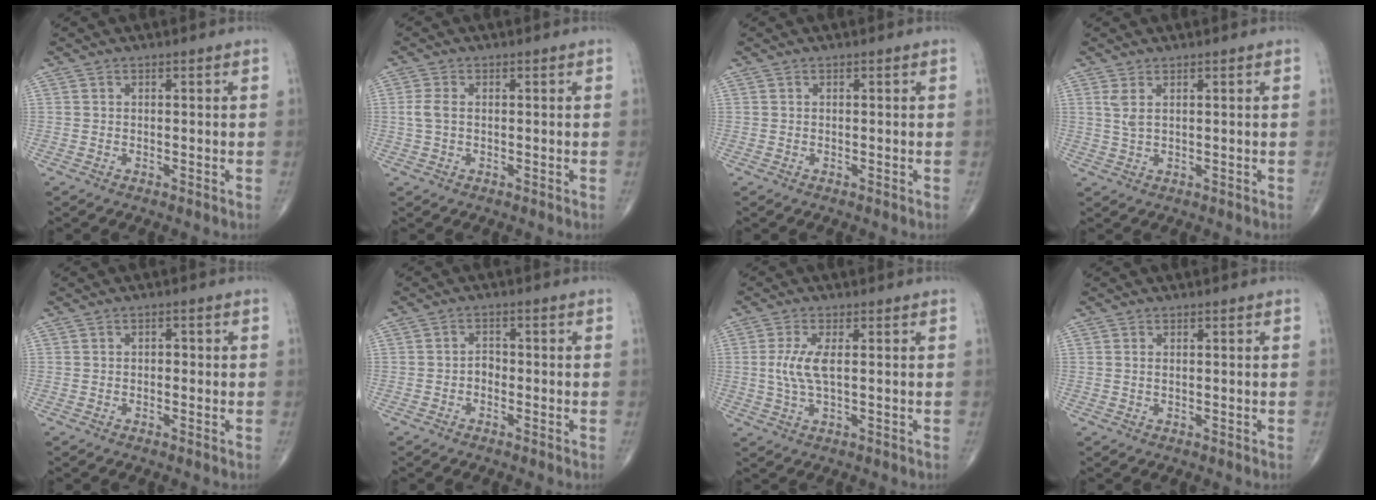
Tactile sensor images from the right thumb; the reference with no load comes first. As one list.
[{"total": 2.6, "force": [0.1, 1.5, 2.1], "torque": [-0.058, 0.003, -0.001]}, {"total": 0.0}, {"total": 2.4, "force": [1.0, 0.7, 2.1], "torque": [-0.052, 0.000, 0.030]}, {"total": 1.1, "force": [0.0, 0.8, 0.8], "torque": [-0.005, 0.003, -0.004]}, {"total": 1.8, "force": [-0.8, 1.2, 1.0], "torque": [-0.005, 0.007, -0.020]}, {"total": 5.2, "force": [0.5, 1.6, 5.0], "torque": [-0.124, -0.003, 0.010]}, {"total": 0.6, "force": [0.2, 0.2, 0.5], "torque": [-0.017, 0.003, 0.006]}]